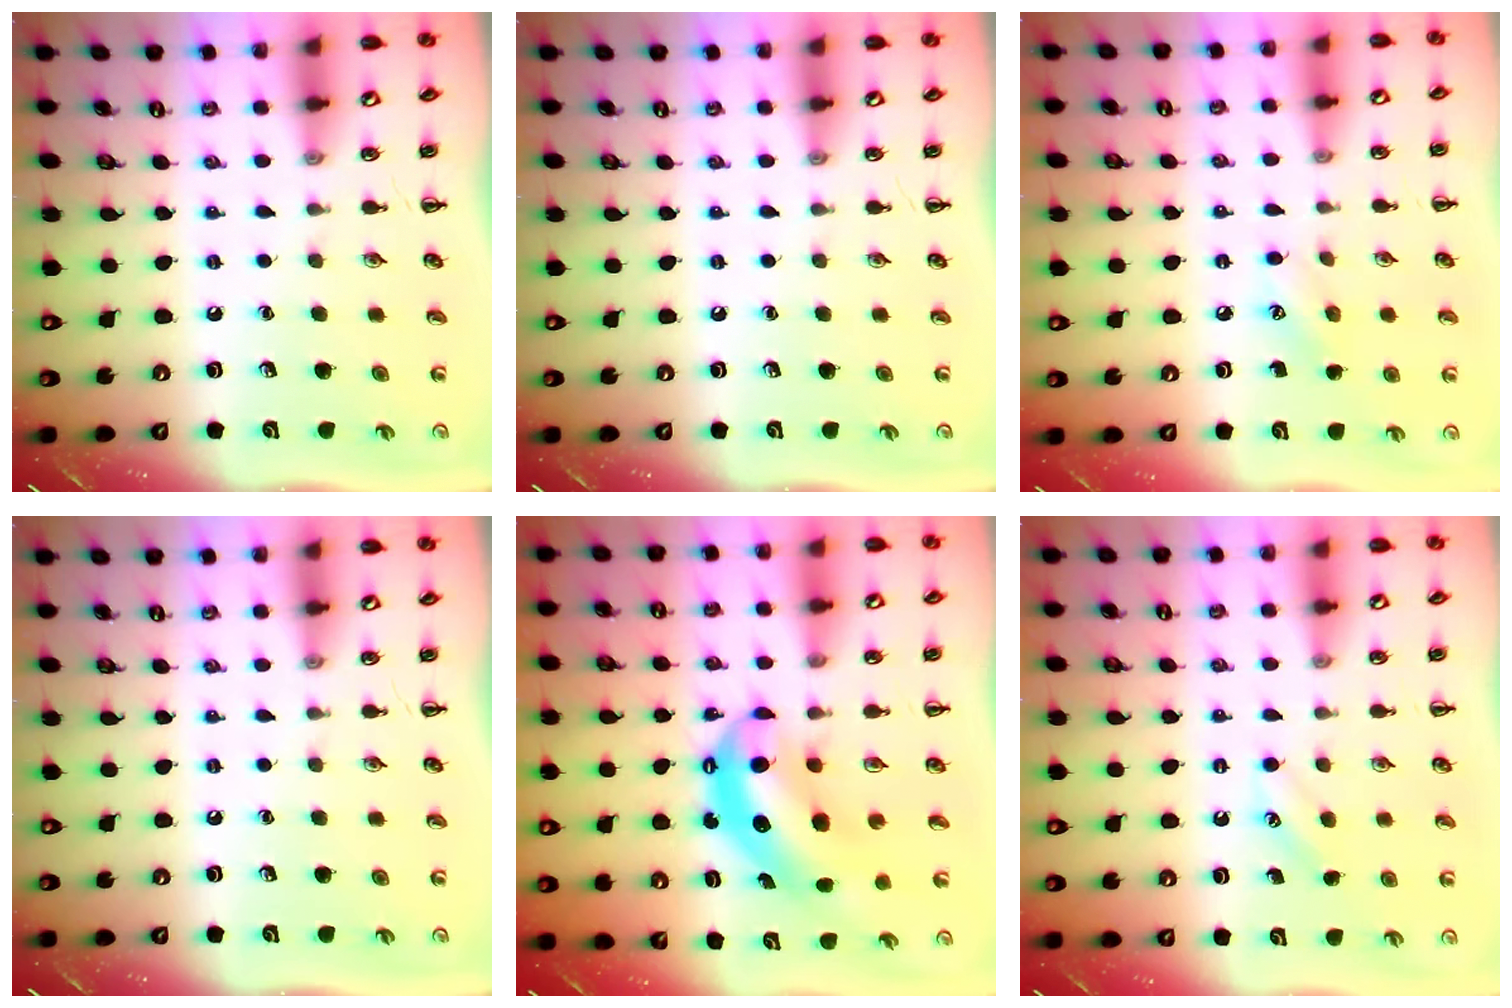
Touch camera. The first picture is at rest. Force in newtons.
{"total": 0.0}
{"total": 5.9, "press": 5.7, "slide": 1.3}
{"total": 0.0}
{"total": 8.3, "press": 8.1, "slide": 1.9}
{"total": 3.0, "press": 2.9, "slide": 0.7}